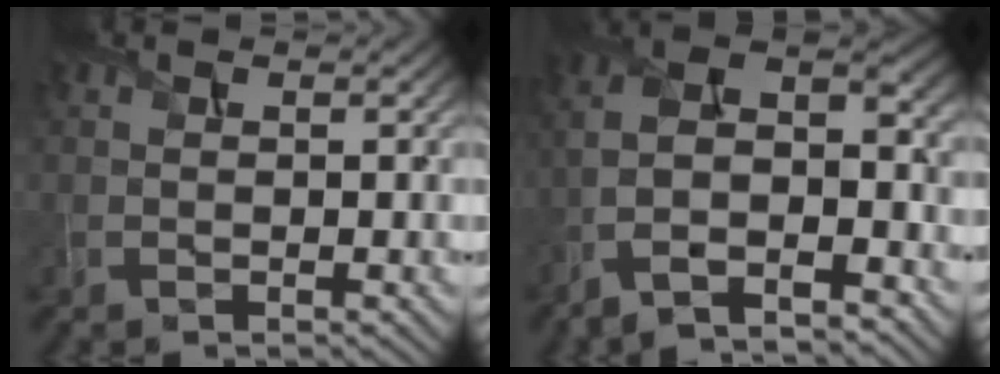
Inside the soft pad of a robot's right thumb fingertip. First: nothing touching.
{"total": 13.4, "force": [-6.8, 5.5, 10.1], "torque": [-0.223, -0.010, -0.117]}